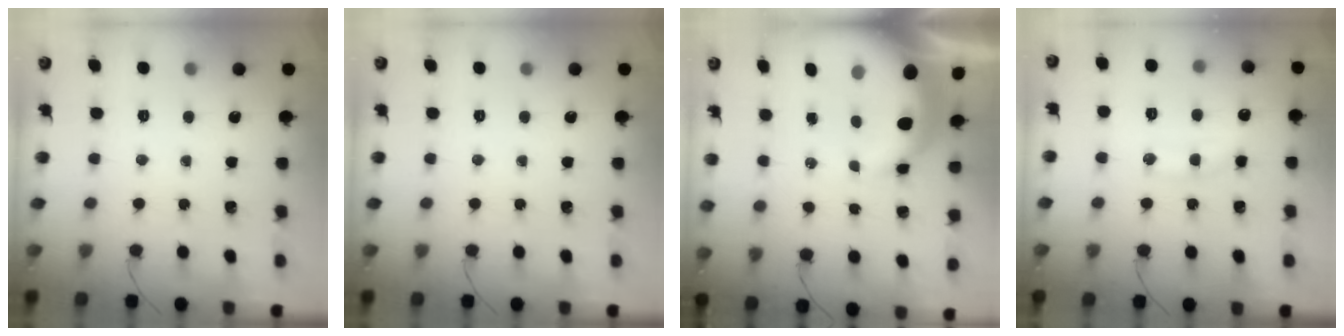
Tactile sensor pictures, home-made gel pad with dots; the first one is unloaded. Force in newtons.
{"total": 0.0}
{"total": 10.3, "press": 10.1, "slide": 2.2}
{"total": 11.5, "press": 11.5, "slide": 0.7}